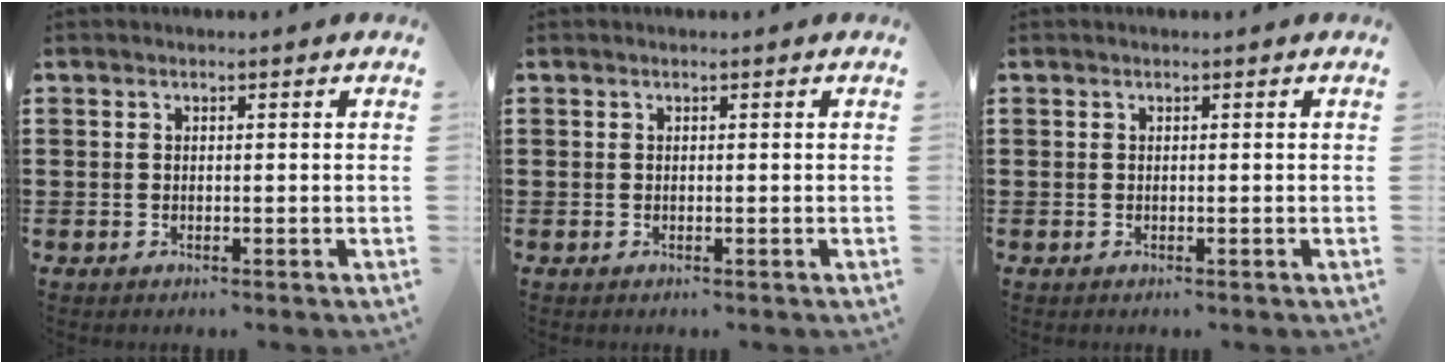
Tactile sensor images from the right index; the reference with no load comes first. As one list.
[{"total": 0.0}, {"total": 0.0}]